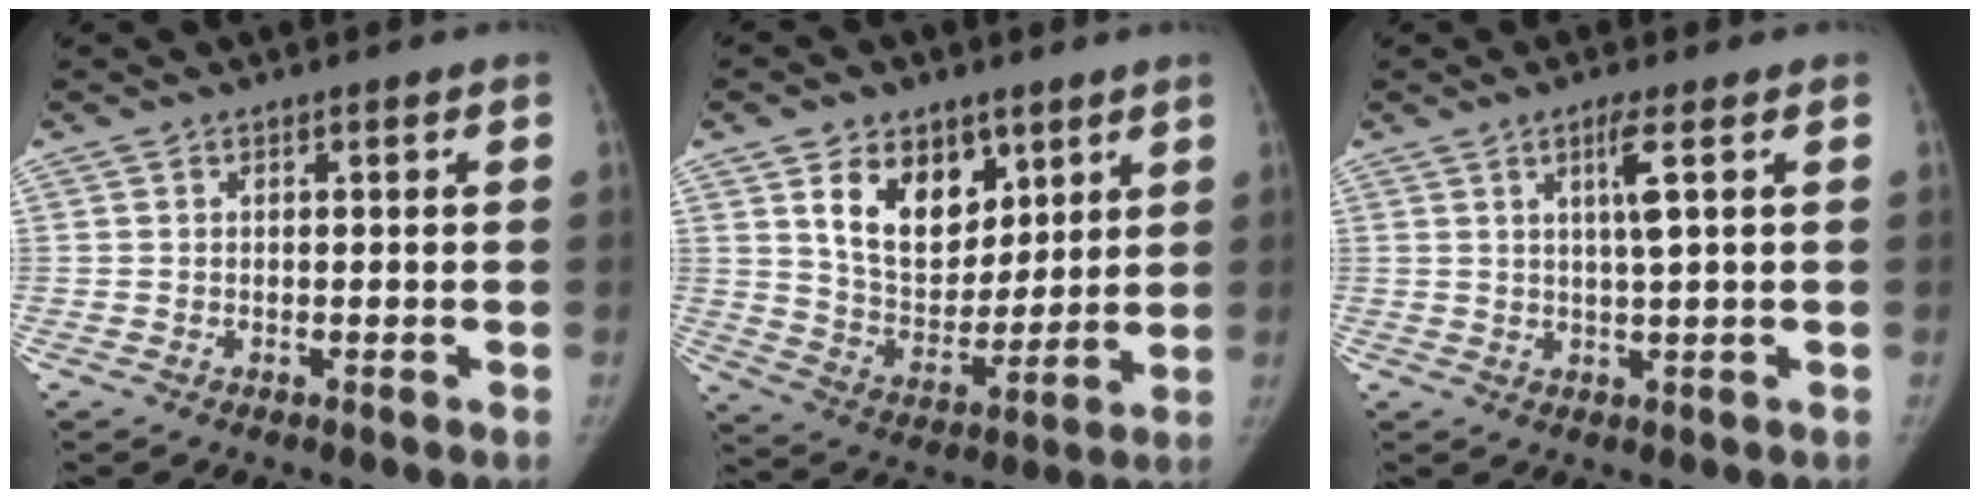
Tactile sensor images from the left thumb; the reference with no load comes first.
{"total": 14.3, "force": [6.9, 9.4, 8.3], "torque": [-0.095, -0.046, 0.133]}
{"total": 4.2, "force": [1.4, -0.1, 3.9], "torque": [-0.079, -0.004, 0.028]}